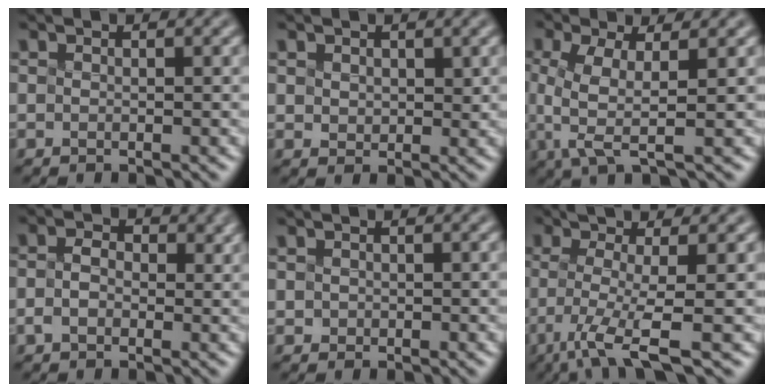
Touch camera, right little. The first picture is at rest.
{"total": 0.8, "force": [0.1, -0.2, -0.8], "torque": [-0.004, -0.006, 0.035]}
{"total": 2.2, "force": [-1.4, -0.3, 1.7], "torque": [-0.072, -0.016, 0.004]}
{"total": 1.5, "force": [-1.4, 0.2, -0.4], "torque": [-0.017, -0.012, 0.000]}
{"total": 1.7, "force": [-0.5, -0.7, -1.5], "torque": [0.009, -0.012, 0.019]}
{"total": 4.5, "force": [-2.6, -0.5, 3.7], "torque": [-0.086, -0.017, -0.017]}